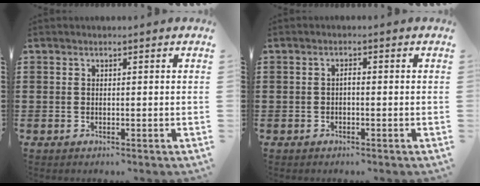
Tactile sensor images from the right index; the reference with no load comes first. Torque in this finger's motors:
{"motor_torque": [0.41, 0.31, 0.02, 0.01]}